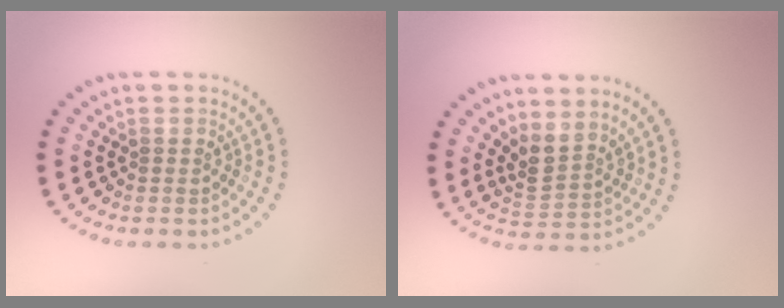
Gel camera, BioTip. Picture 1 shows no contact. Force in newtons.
{"total": 2.8, "press": 2.1, "slide": 1.9}